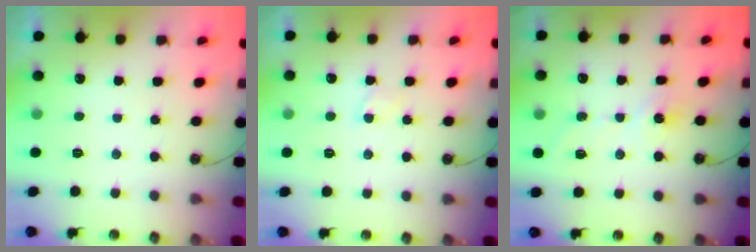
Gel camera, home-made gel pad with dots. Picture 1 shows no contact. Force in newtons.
{"total": 2.7, "press": 2.7, "slide": 0.4}
{"total": 5.3, "press": 5.3, "slide": 0.5}